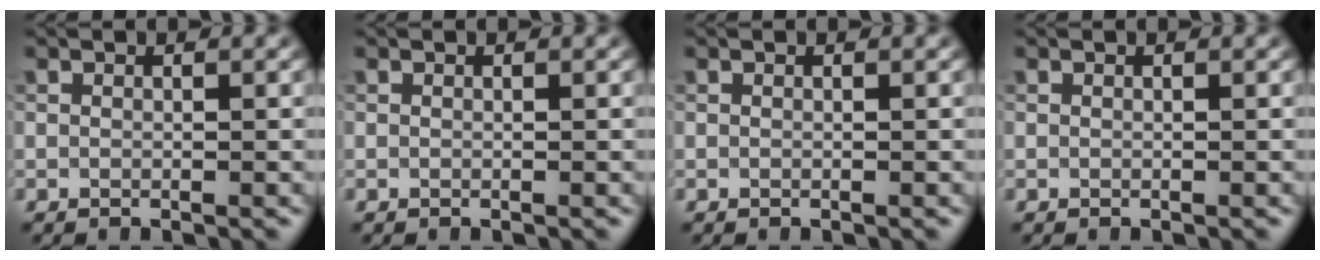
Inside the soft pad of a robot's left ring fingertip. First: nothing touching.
{"total": 0.0}
{"total": 0.0}
{"total": 0.0}